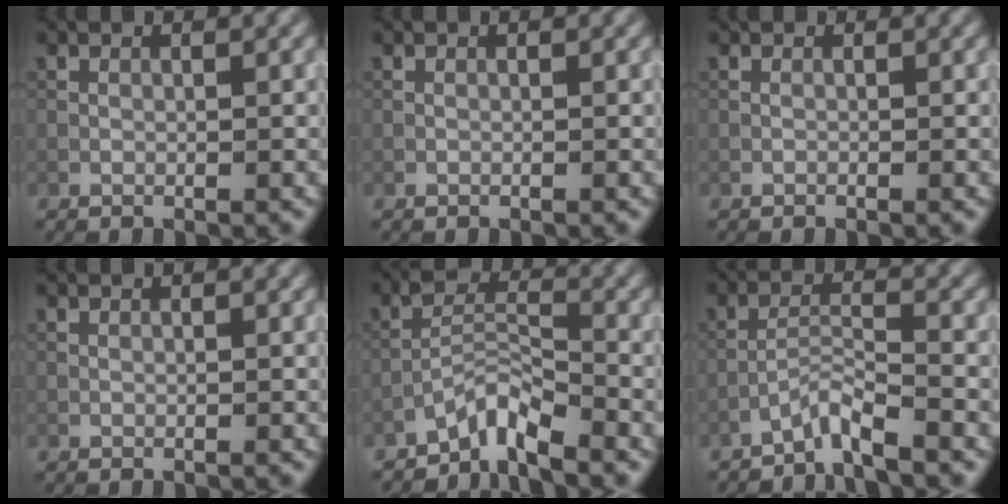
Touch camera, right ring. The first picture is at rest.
{"total": 0.0}
{"total": 0.0}
{"total": 0.0}
{"total": 3.1, "force": [-2.7, 0.5, 1.4], "torque": [-0.023, 0.013, -0.059]}
{"total": 2.6, "force": [-2.4, -0.1, 1.2], "torque": [-0.020, 0.010, -0.054]}